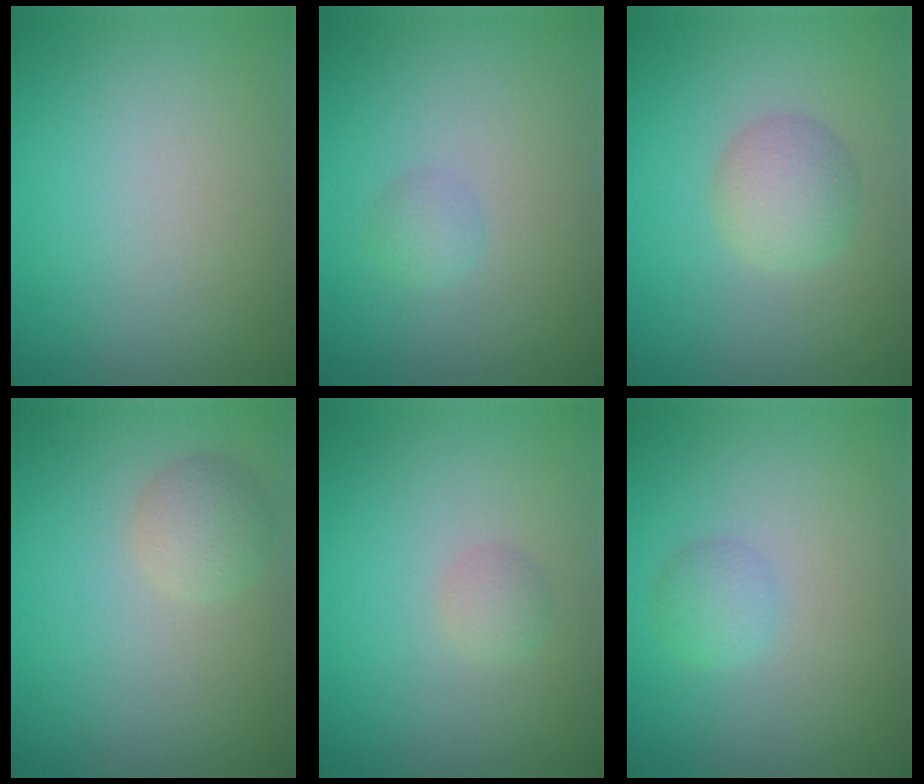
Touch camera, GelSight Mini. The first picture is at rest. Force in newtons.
{"total": 1.1, "press": 1.1, "slide": 0.0}
{"total": 3.0, "press": 3.0, "slide": 0.0}
{"total": 2.3, "press": 2.3, "slide": 0.2}
{"total": 1.1, "press": 1.1, "slide": 0.0}
{"total": 1.5, "press": 1.5, "slide": 0.1}